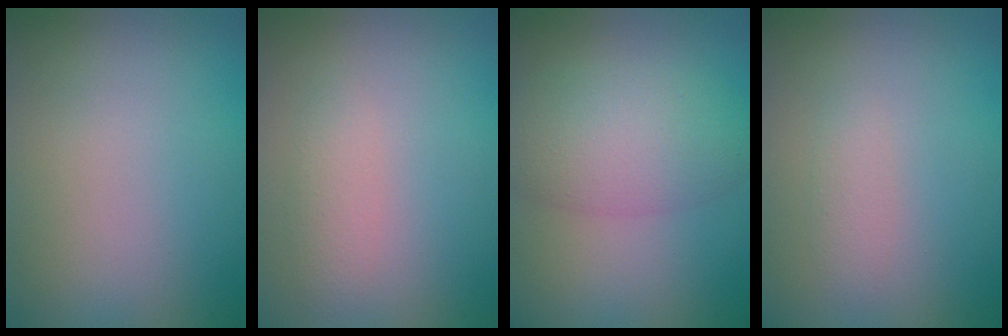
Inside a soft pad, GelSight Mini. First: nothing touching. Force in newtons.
{"total": 1.4, "press": 1.4, "slide": 0.1}
{"total": 5.4, "press": 5.4, "slide": 0.2}
{"total": 1.1, "press": 1.1, "slide": 0.1}